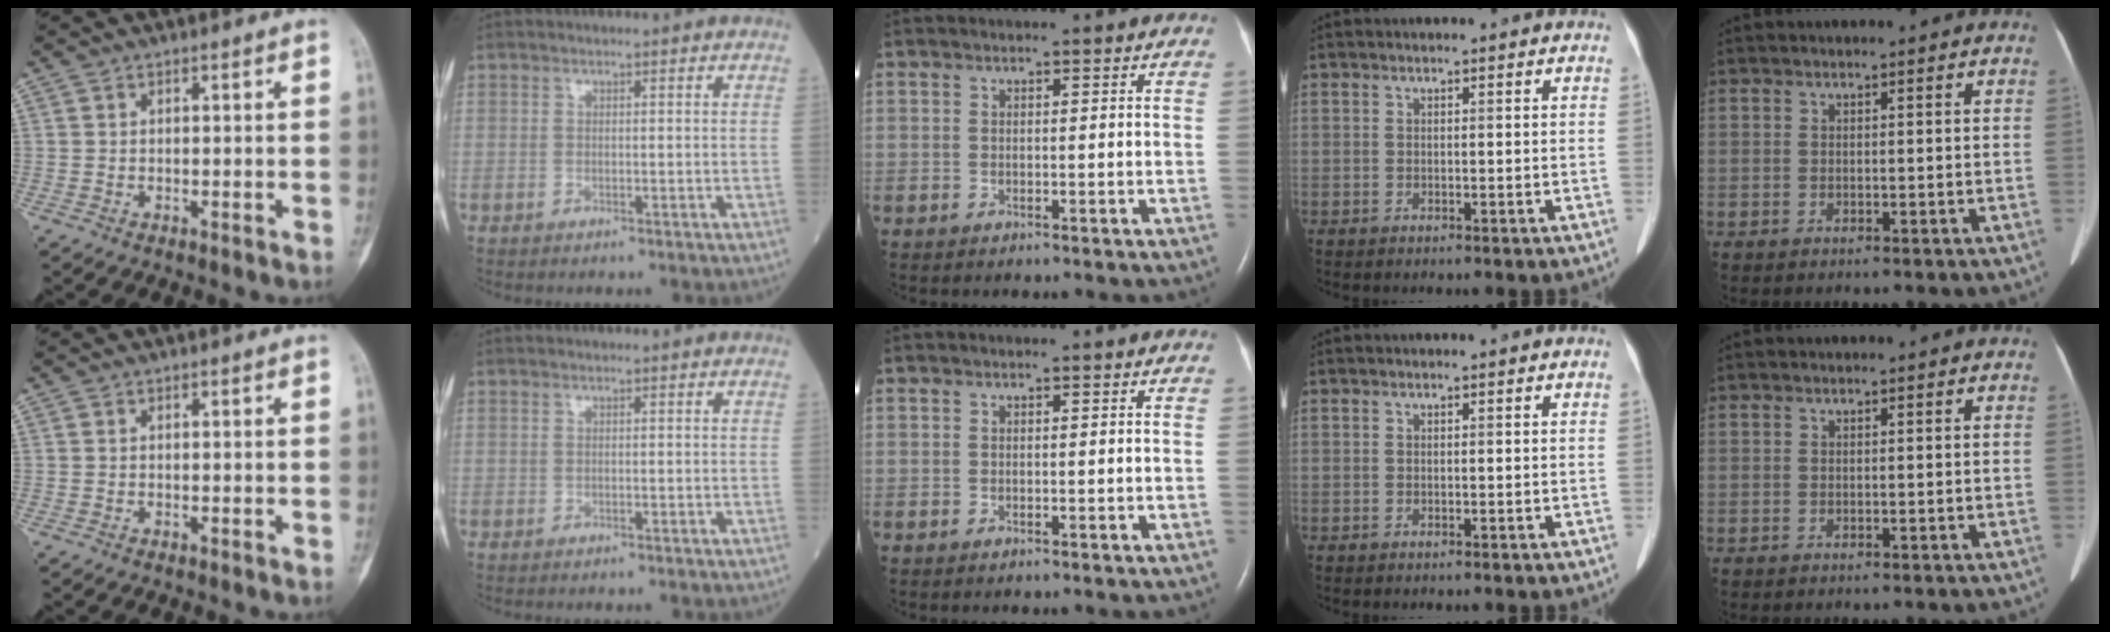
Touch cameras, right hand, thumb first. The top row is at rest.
{}